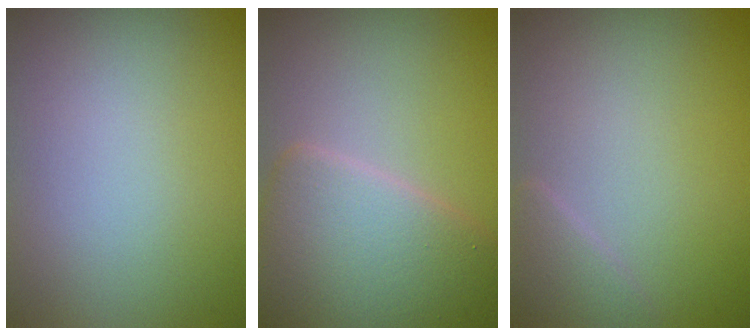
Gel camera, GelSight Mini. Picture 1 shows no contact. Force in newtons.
{"total": 7.2, "press": 7.2, "slide": 0.3}
{"total": 1.4, "press": 1.4, "slide": 0.2}